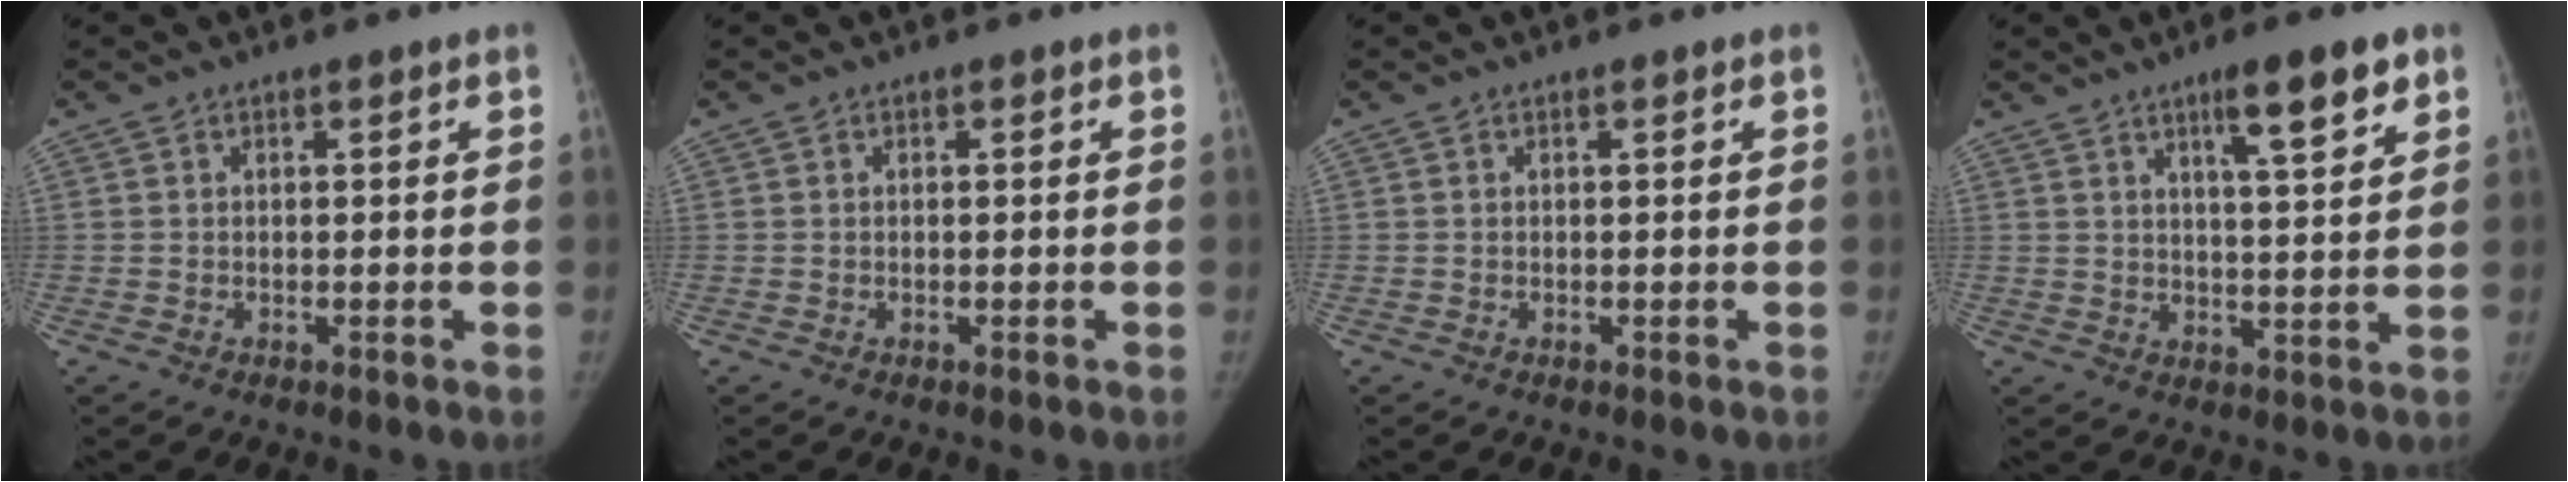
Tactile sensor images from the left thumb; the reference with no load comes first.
{"total": 0.0}
{"total": 0.0}
{"total": 9.3, "force": [5.5, 1.8, 7.3], "torque": [-0.100, -0.027, 0.083]}